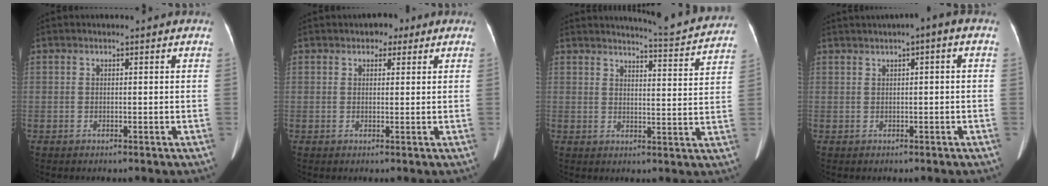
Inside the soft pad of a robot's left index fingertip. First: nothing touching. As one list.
[{"total": 2.4, "force": [1.4, 1.6, 1.1], "torque": [-0.012, 0.009, 0.016]}, {"total": 10.1, "force": [10.0, -0.4, 1.7], "torque": [-0.033, -0.024, 0.118]}, {"total": 2.8, "force": [0.9, 0.3, 2.6], "torque": [-0.042, 0.019, 0.015]}]